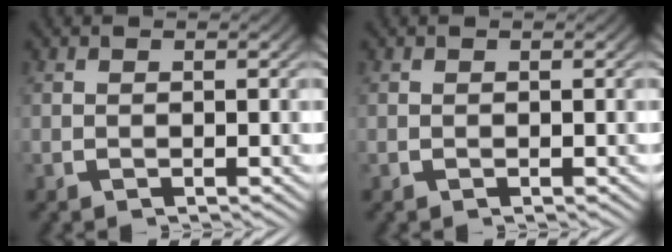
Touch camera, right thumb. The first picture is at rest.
{"total": 0.0}